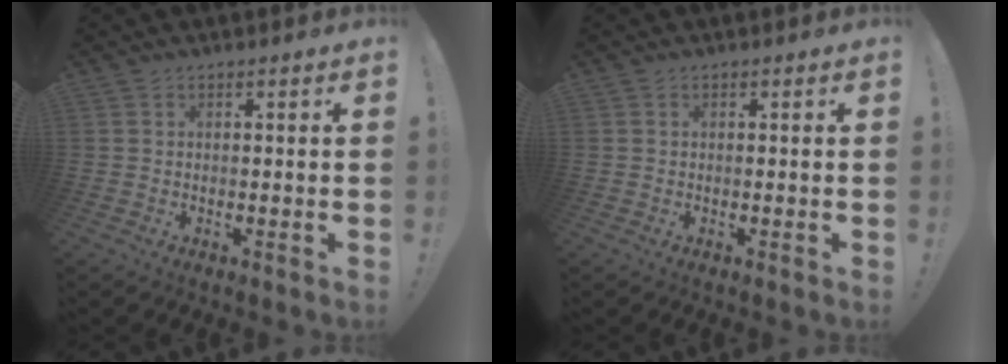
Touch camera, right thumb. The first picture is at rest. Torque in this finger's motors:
{"motor_torque": [-0.13, -0.04, 0.16, -0.06, -0.03]}